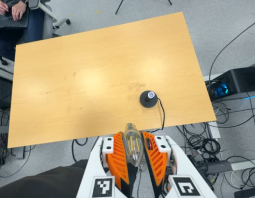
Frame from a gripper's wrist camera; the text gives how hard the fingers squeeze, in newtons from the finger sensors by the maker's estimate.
{"total": 12.1, "left": 13.4, "right": 10.7}